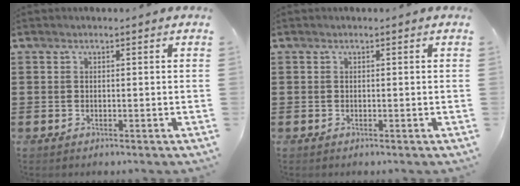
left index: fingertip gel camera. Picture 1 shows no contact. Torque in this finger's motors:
{"motor_torque": [0.00, 0.00, 0.00, 0.00]}